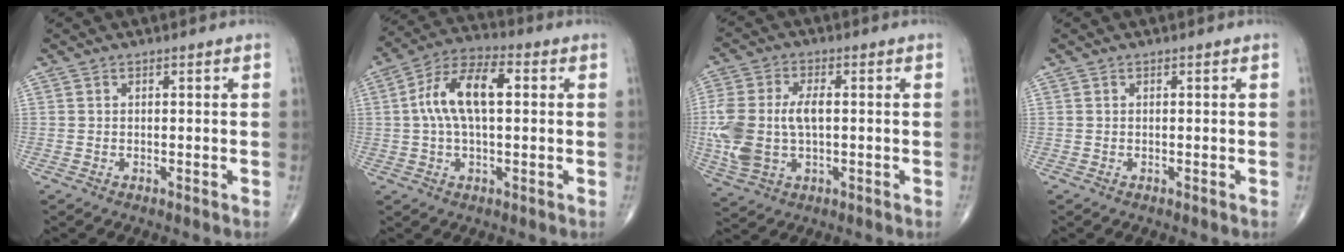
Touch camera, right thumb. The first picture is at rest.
{"total": 12.3, "force": [1.7, 5.9, 10.7], "torque": [-0.203, 0.030, 0.024]}
{"total": 13.1, "force": [-0.3, 7.5, 10.7], "torque": [-0.255, 0.007, 0.000]}
{"total": 0.0}